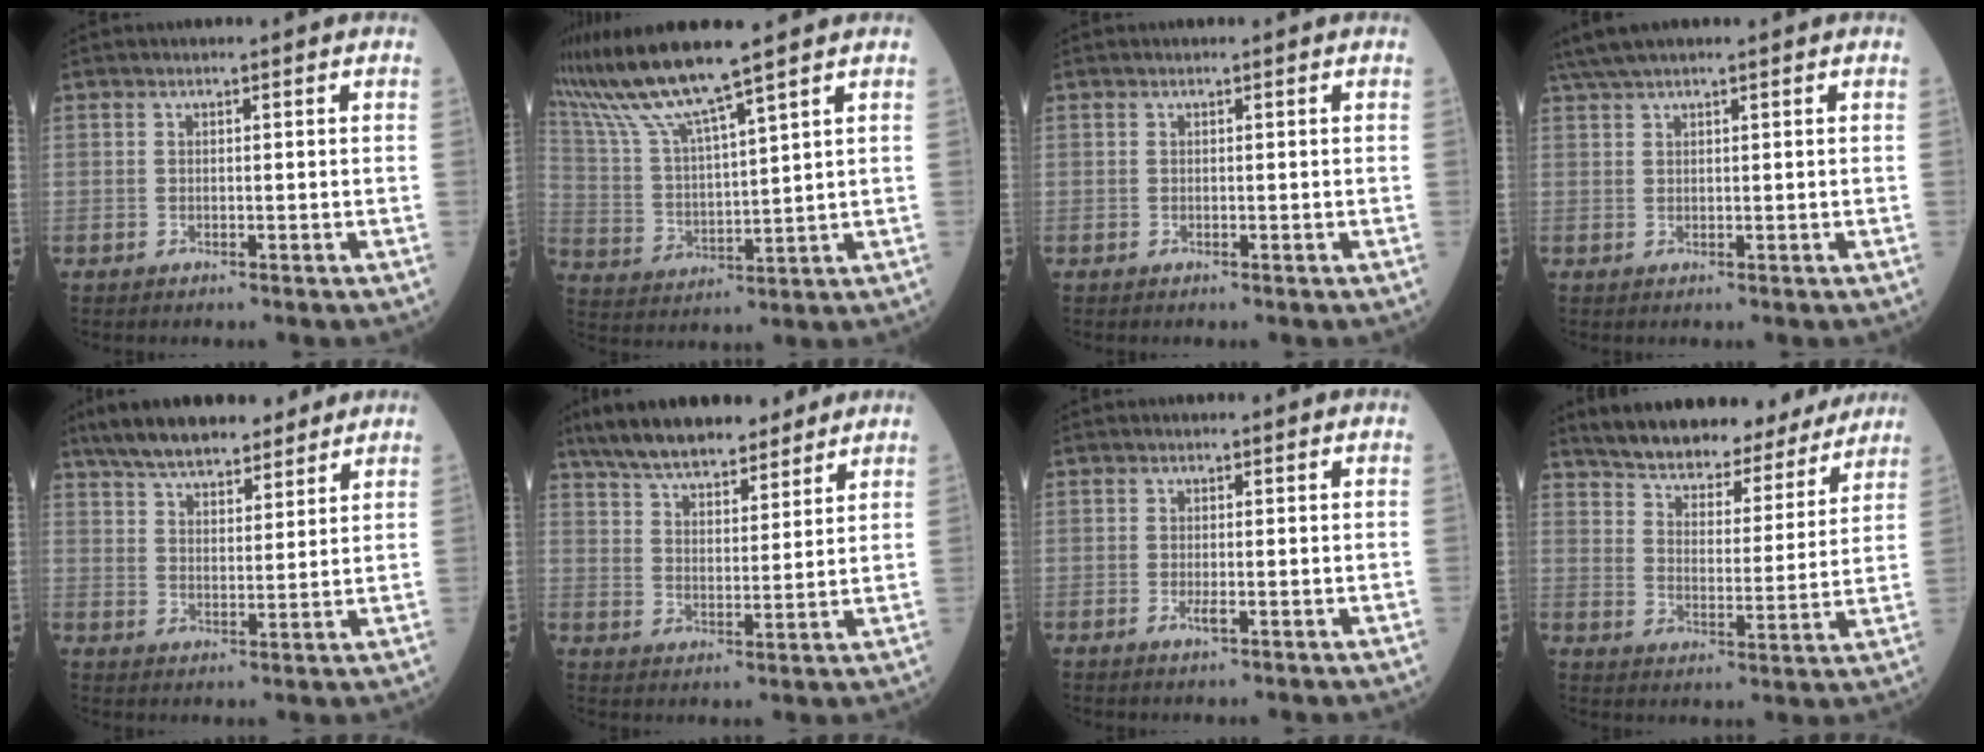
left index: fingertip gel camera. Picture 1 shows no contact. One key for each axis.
{"total": 11.0, "fx": 9.1, "fy": -1.0, "fz": 6.1, "tx": -0.134, "ty": 0.005, "tz": 0.184}
{"total": 0.0}
{"total": 4.1, "fx": 3.4, "fy": -0.2, "fz": 2.3, "tx": -0.051, "ty": 0.032, "tz": 0.071}
{"total": 13.2, "fx": 11.0, "fy": 4.0, "fz": 6.3, "tx": -0.100, "ty": 0.030, "tz": 0.179}
{"total": 14.1, "fx": 11.8, "fy": 4.0, "fz": 6.5, "tx": -0.106, "ty": 0.027, "tz": 0.195}
{"total": 1.1, "fx": -0.5, "fy": 0.2, "fz": 1.0, "tx": -0.020, "ty": -0.003, "tz": -0.007}
{"total": 19.3, "fx": 17.7, "fy": 4.9, "fz": 6.1, "tx": -0.086, "ty": -0.003, "tz": 0.245}